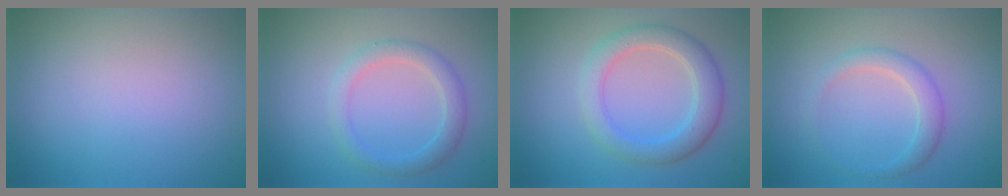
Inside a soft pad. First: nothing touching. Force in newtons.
{"total": 2.5, "press": 2.5, "slide": 0.1}
{"total": 3.8, "press": 3.8, "slide": 0.2}
{"total": 2.1, "press": 2.1, "slide": 0.1}